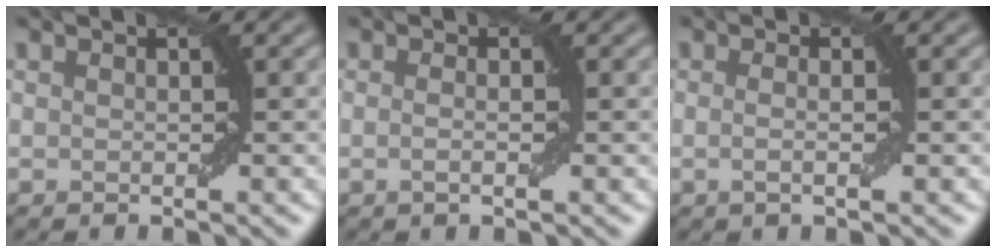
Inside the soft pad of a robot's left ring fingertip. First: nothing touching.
{"total": 1.4, "force": [-0.1, 0.3, 1.3], "torque": [-0.020, -0.004, -0.008]}
{"total": 1.8, "force": [-0.1, 0.4, 1.7], "torque": [-0.024, -0.002, -0.010]}